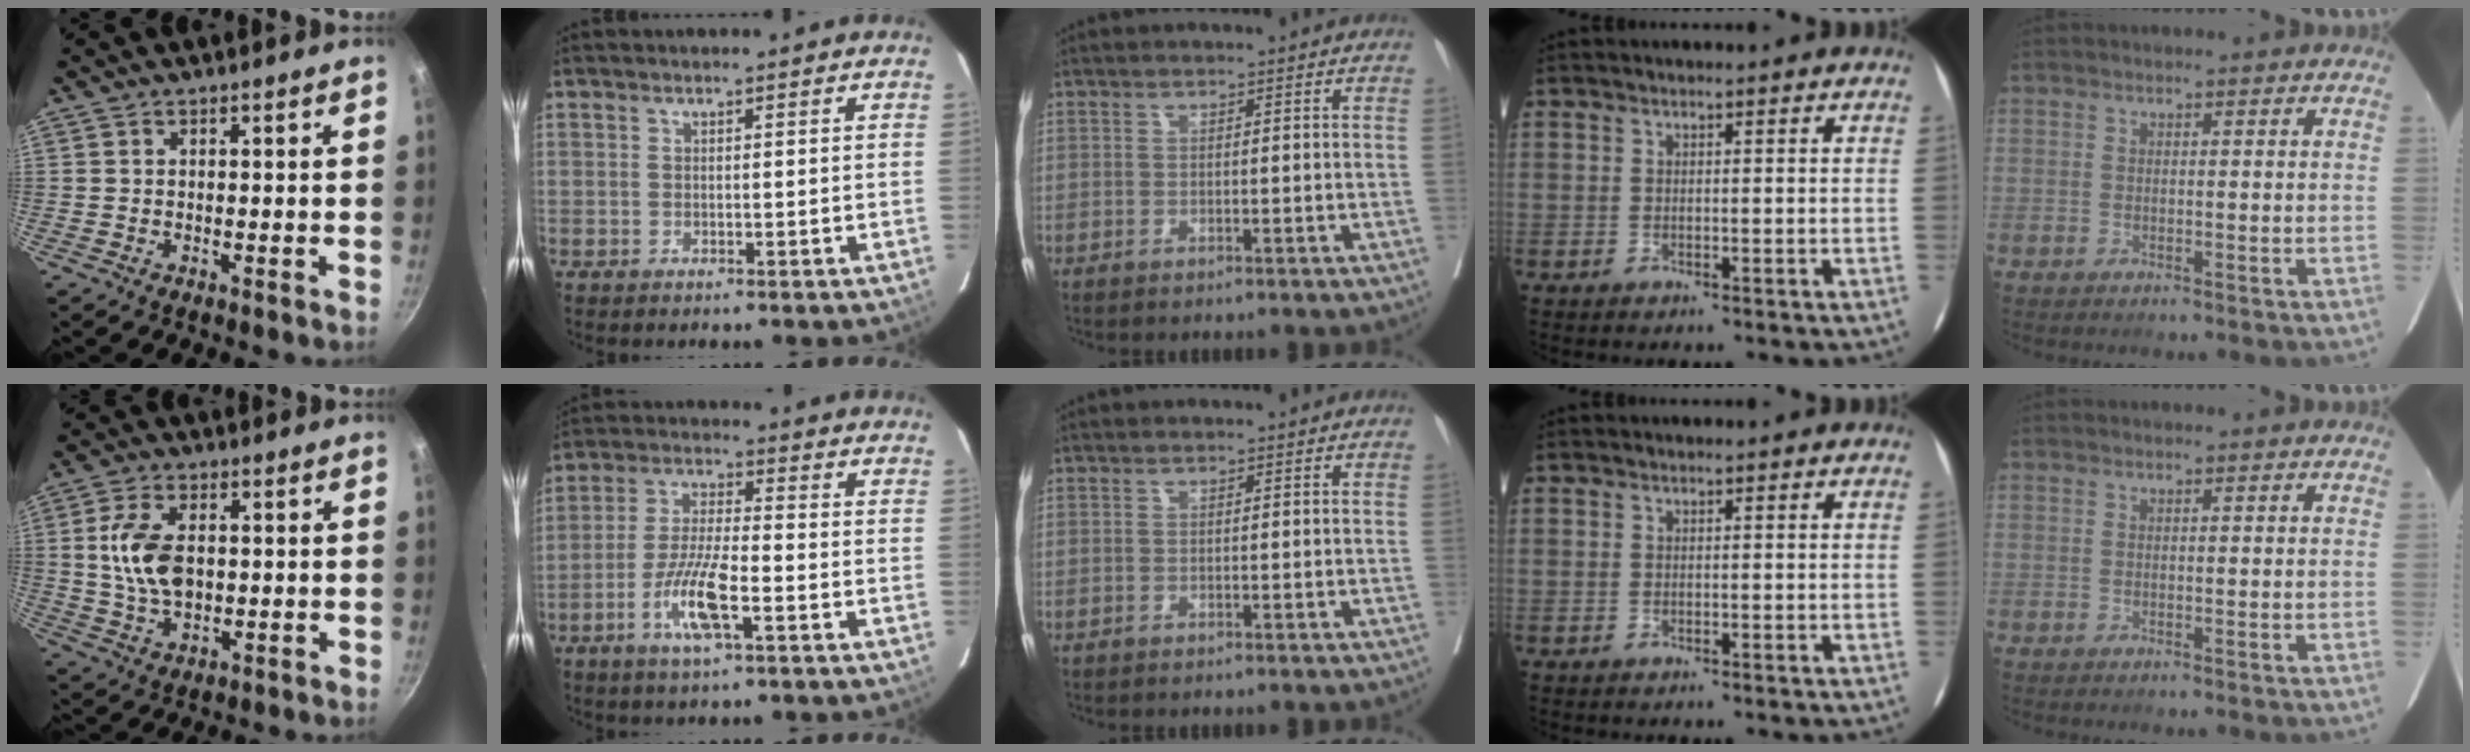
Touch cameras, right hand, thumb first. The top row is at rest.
{"thumb": {"total": 9.9, "force": [0.9, 5.9, 7.9], "torque": [-0.155, 0.000, 0.022]}, "index": {"total": 7.8, "force": [-3.5, 1.1, 6.9], "torque": [-0.137, -0.004, -0.066]}}